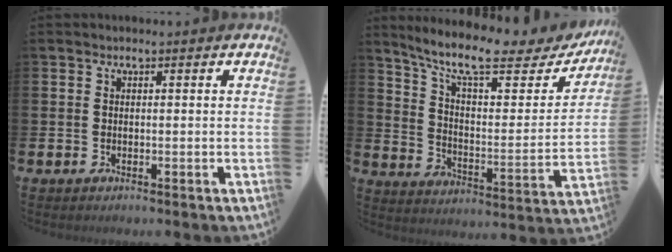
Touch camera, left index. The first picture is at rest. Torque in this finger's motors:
{"motor_torque": [1.07, -1.07, 0.46, 0.12]}